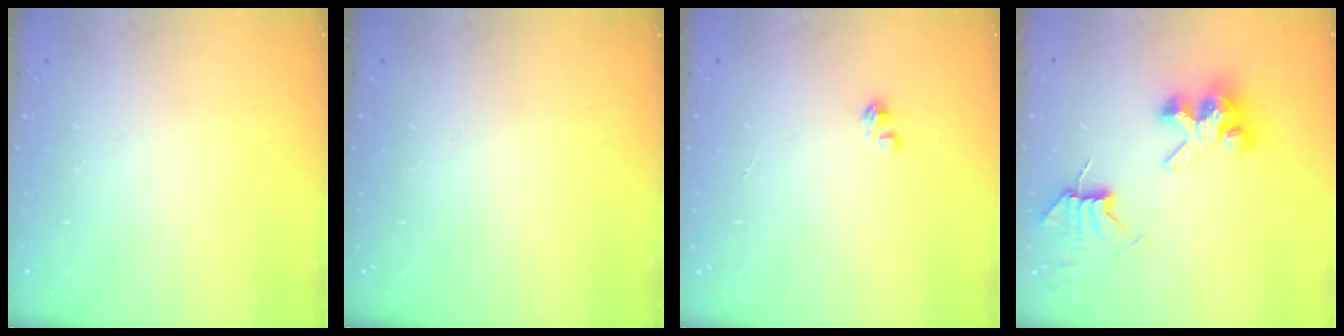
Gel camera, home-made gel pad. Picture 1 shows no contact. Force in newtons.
{"total": 0.0}
{"total": 0.0}
{"total": 7.8, "press": 7.7, "slide": 0.6}